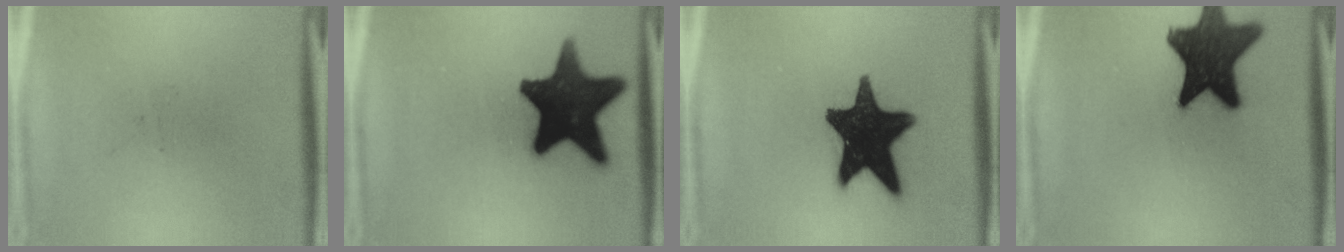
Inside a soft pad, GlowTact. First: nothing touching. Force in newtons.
{"total": 17.9}
{"total": 18.8}
{"total": 16.1}